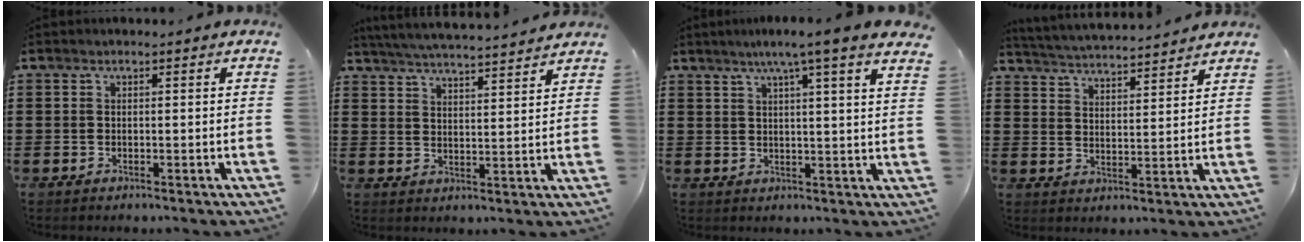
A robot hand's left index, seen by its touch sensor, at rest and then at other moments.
{"total": 4.8, "force": [4.7, -0.6, 0.9], "torque": [-0.036, -0.029, 0.082]}
{"total": 5.7, "force": [4.0, -1.0, 3.9], "torque": [-0.086, -0.012, 0.065]}
{"total": 3.6, "force": [3.6, -0.4, 0.0], "torque": [-0.018, -0.027, 0.059]}